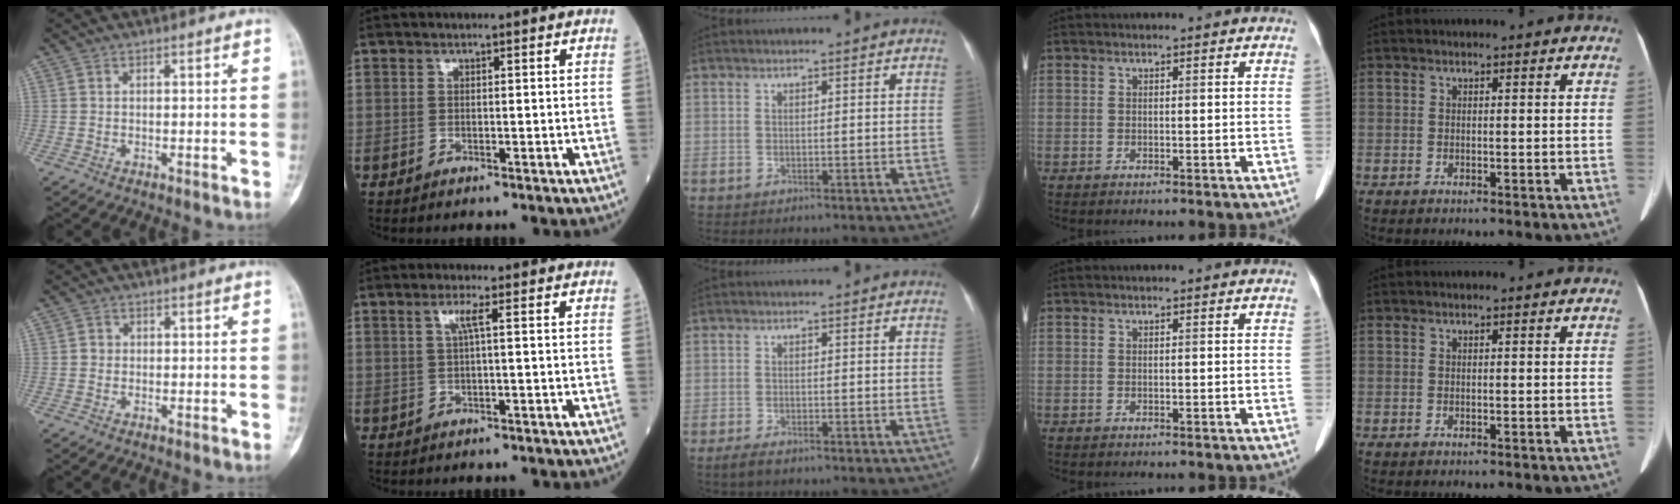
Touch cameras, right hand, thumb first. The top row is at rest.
{"thumb": {"total": 1.3, "force": [0.0, 1.2, 0.4], "torque": [0.001, 0.005, -0.002]}, "index": {"total": 2.0, "force": [0.5, -0.4, 2.0], "torque": [-0.042, 0.005, 0.010]}, "middle": {"total": 1.5, "force": [-1.1, 0.2, 1.0], "torque": [-0.031, -0.006, -0.023]}}